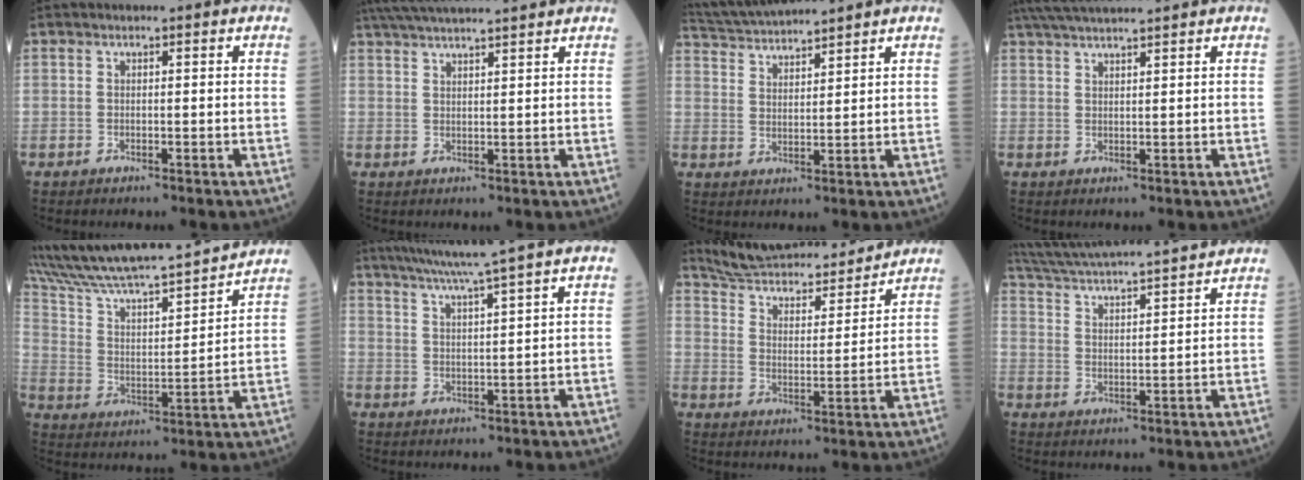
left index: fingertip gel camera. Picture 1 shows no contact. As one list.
[{"total": 13.9, "force": [12.5, 0.3, 6.0], "torque": [-0.113, 0.036, 0.190]}, {"total": 10.5, "force": [9.9, -0.1, 3.5], "torque": [-0.076, 0.029, 0.179]}, {"total": 9.9, "force": [8.9, 0.0, 4.3], "torque": [-0.079, 0.035, 0.141]}, {"total": 21.9, "force": [19.3, 2.1, 10.2], "torque": [-0.177, 0.015, 0.311]}, {"total": 10.4, "force": [8.6, -2.1, 5.5], "torque": [-0.094, 0.006, 0.132]}, {"total": 17.9, "force": [16.8, 2.9, 5.3], "torque": [-0.082, 0.000, 0.251]}, {"total": 19.4, "force": [18.0, 0.1, 7.2], "torque": [-0.139, 0.014, 0.273]}]